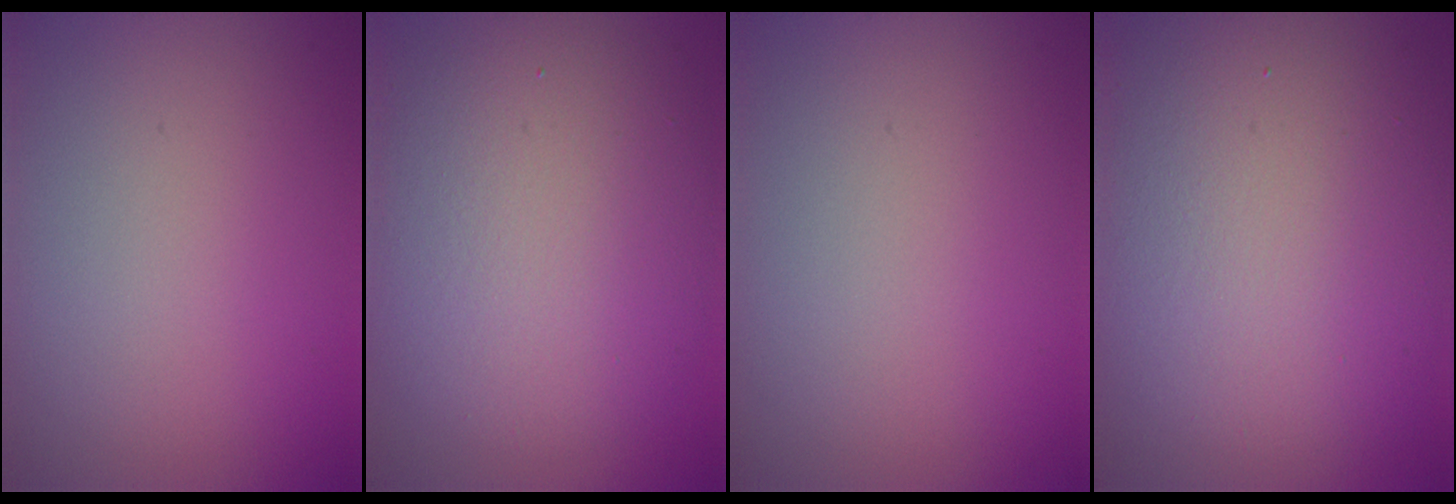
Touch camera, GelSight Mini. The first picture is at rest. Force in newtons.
{"total": 10.1, "press": 10.0, "slide": 1.1}
{"total": 0.0}
{"total": 14.7, "press": 14.6, "slide": 0.8}